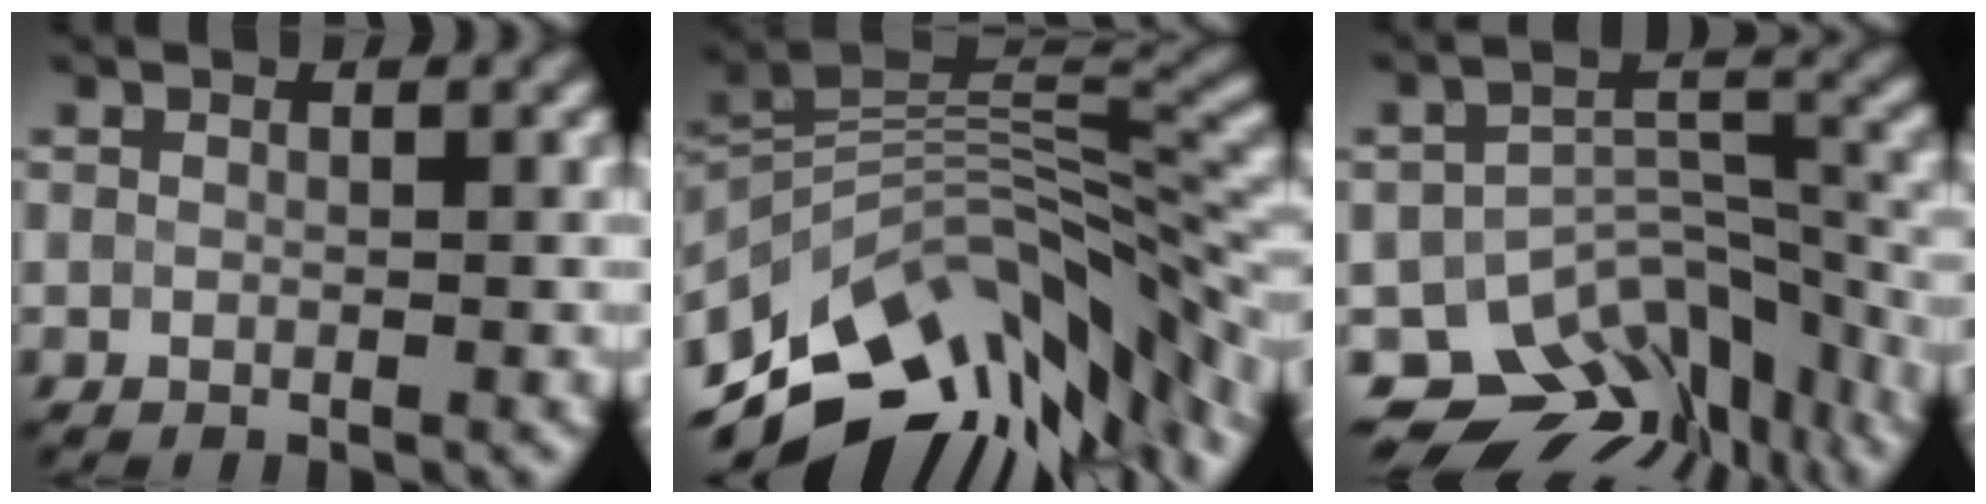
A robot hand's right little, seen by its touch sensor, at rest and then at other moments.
{"total": 13.1, "force": [-7.1, 5.7, 9.4], "torque": [-0.179, 0.018, -0.118]}
{"total": 11.1, "force": [-8.9, 5.0, 4.4], "torque": [-0.075, 0.000, -0.111]}